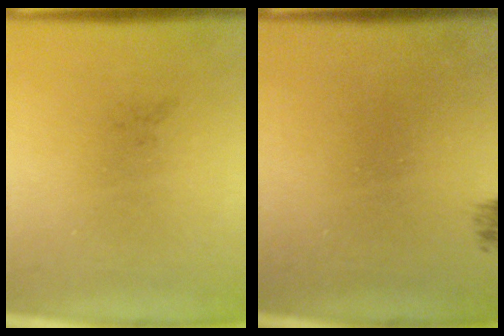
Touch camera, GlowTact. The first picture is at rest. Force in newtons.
{"total": 0.7}